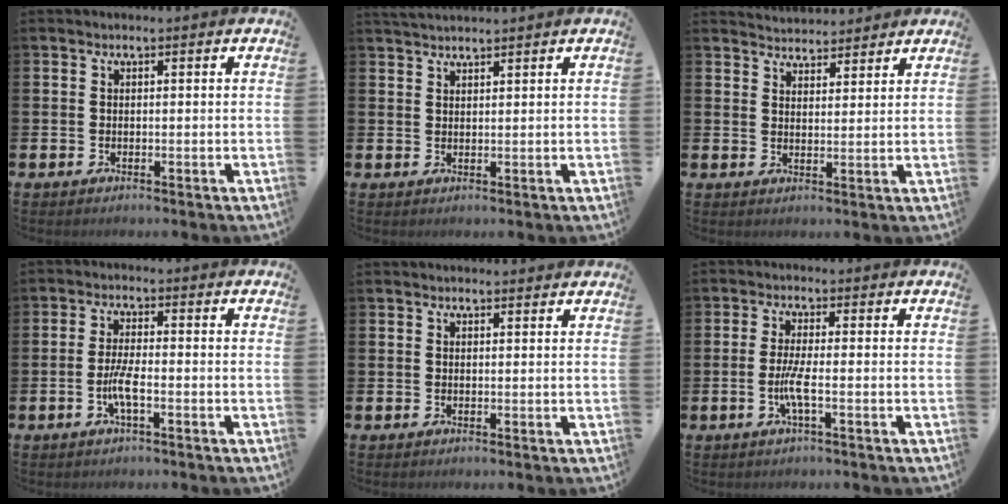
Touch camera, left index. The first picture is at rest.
{"total": 2.0, "force": [2.0, 0.1, 0.2], "torque": [-0.004, -0.006, 0.037]}
{"total": 3.8, "force": [3.7, 0.8, -0.4], "torque": [-0.001, -0.020, 0.067]}
{"total": 3.4, "force": [-1.1, 0.7, 3.2], "torque": [-0.065, -0.001, -0.021]}
{"total": 1.1, "force": [1.0, 0.1, 0.0], "torque": [0.011, -0.004, 0.017]}
{"total": 3.1, "force": [-0.9, 0.1, 3.0], "torque": [-0.065, -0.006, -0.019]}